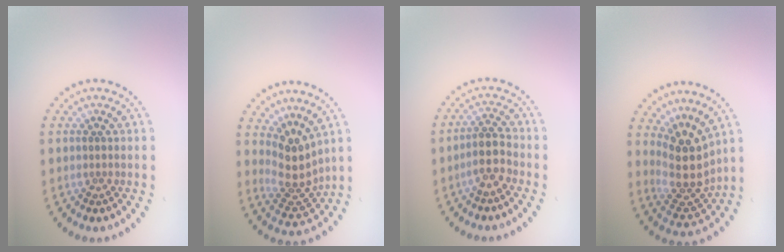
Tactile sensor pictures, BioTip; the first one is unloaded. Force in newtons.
{"total": 3.6, "press": 2.6, "slide": 2.5}
{"total": 2.7, "press": 2.3, "slide": 1.5}
{"total": 4.5, "press": 3.4, "slide": 3.0}